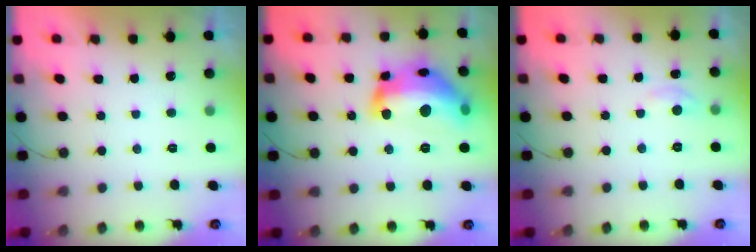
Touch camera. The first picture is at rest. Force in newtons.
{"total": 21.1, "press": 21.0, "slide": 1.5}
{"total": 2.8, "press": 2.8, "slide": 0.4}